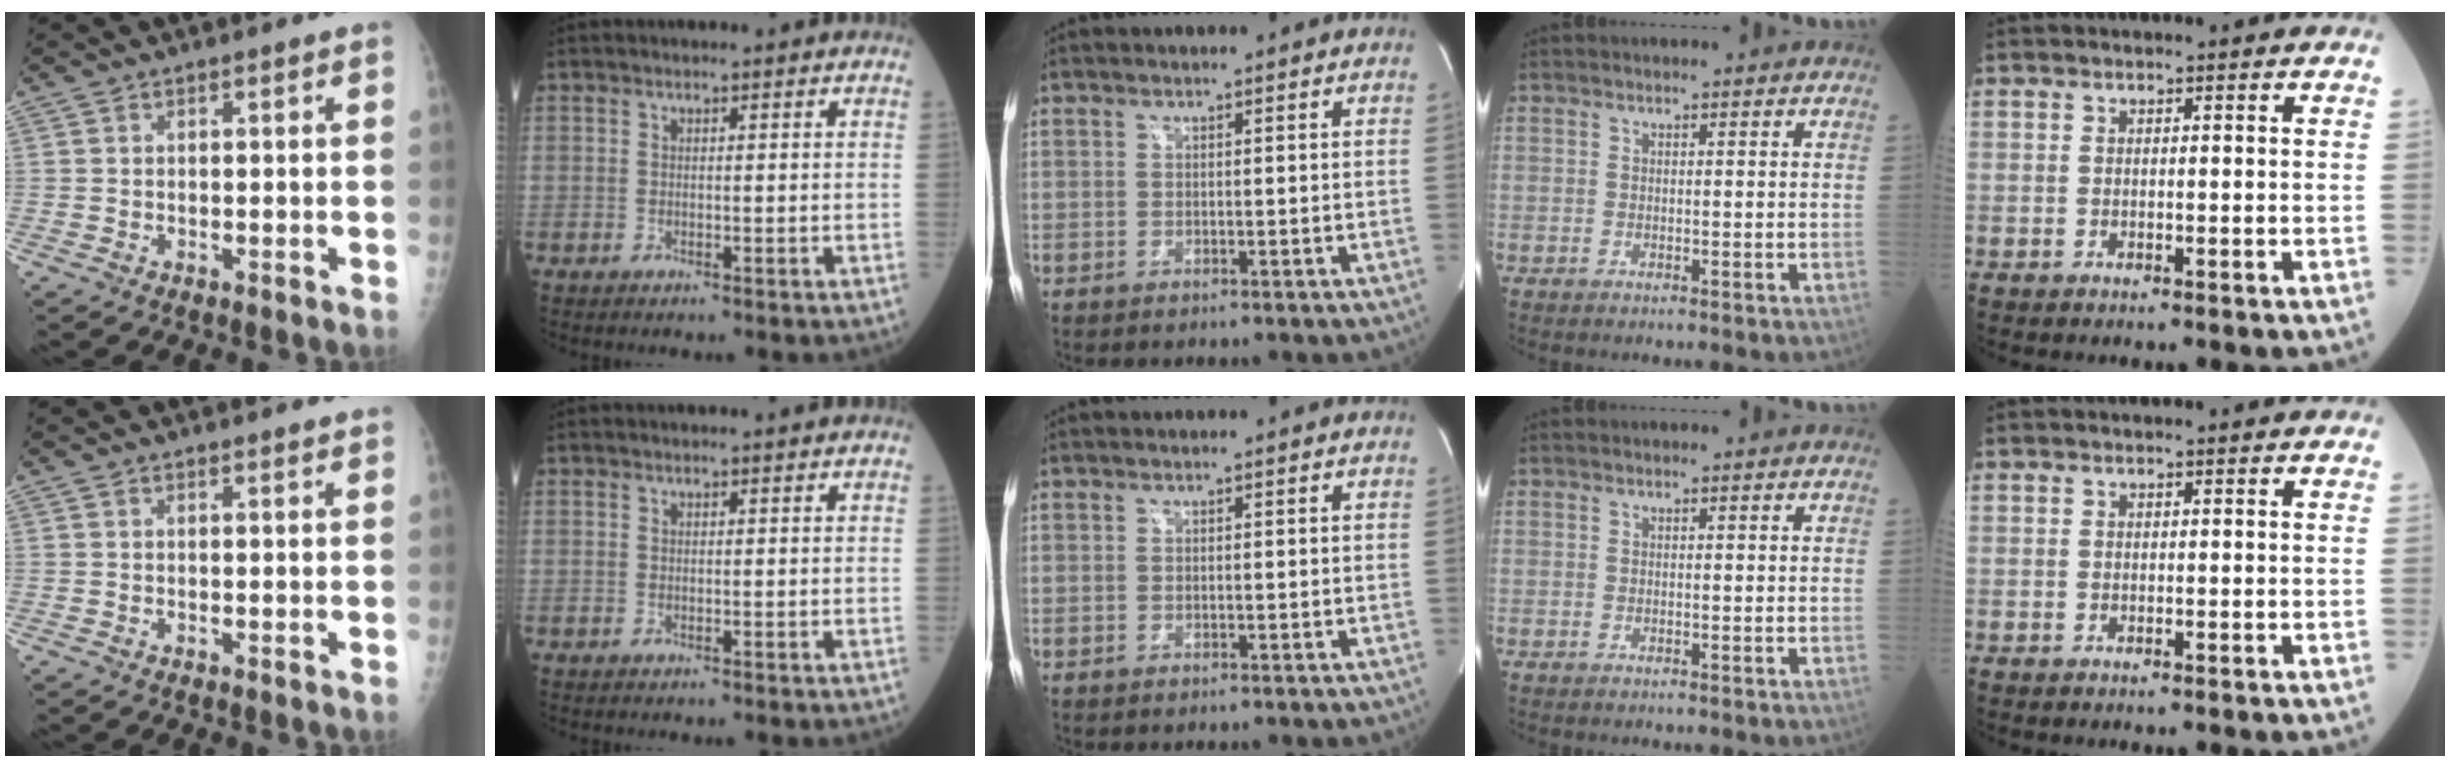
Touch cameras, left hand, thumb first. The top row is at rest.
{"thumb": {"total": 1.4, "force": [1.4, 0.0, 0.3], "torque": [-0.002, -0.006, 0.016]}, "index": {"total": 2.1, "force": [1.9, -0.1, 0.7], "torque": [-0.008, 0.013, 0.026]}}